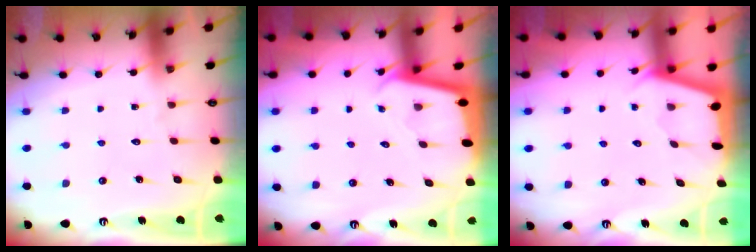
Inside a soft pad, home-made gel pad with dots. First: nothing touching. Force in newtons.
{"total": 1.9, "press": 1.9, "slide": 0.1}
{"total": 2.6, "press": 2.6, "slide": 0.1}